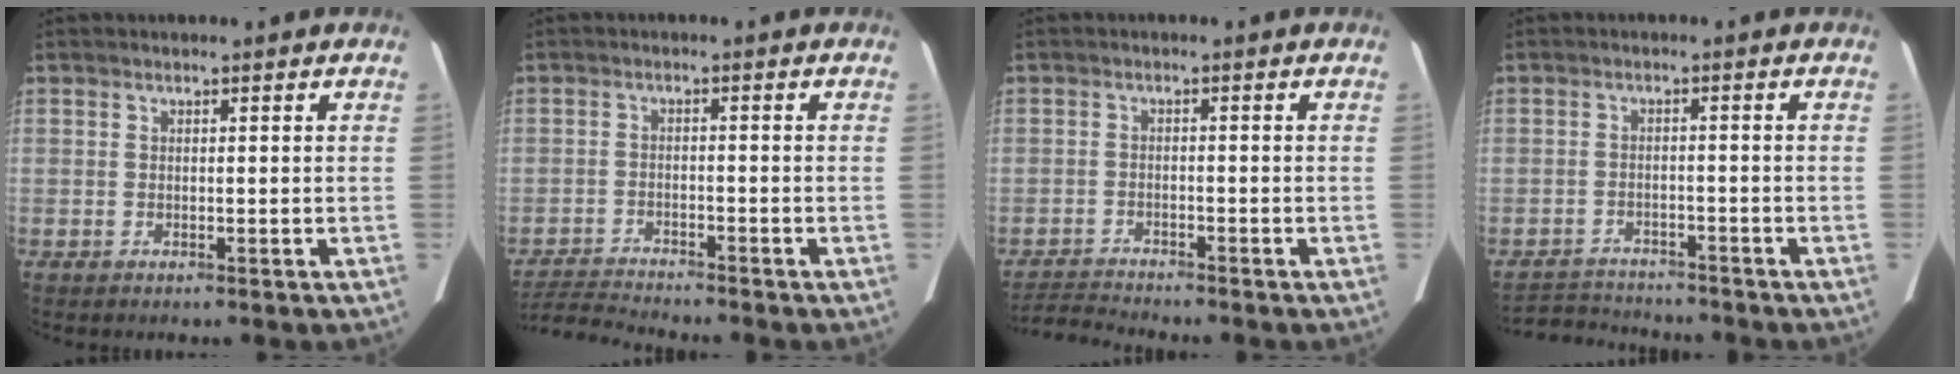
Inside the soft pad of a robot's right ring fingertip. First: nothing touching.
{"total": 6.3, "force": [-6.2, -0.9, 0.5], "torque": [-0.016, -0.011, -0.109]}
{"total": 4.2, "force": [-4.0, -1.0, -0.1], "torque": [-0.006, -0.017, -0.073]}
{"total": 7.3, "force": [-7.1, 0.9, 0.9], "torque": [-0.024, 0.002, -0.111]}